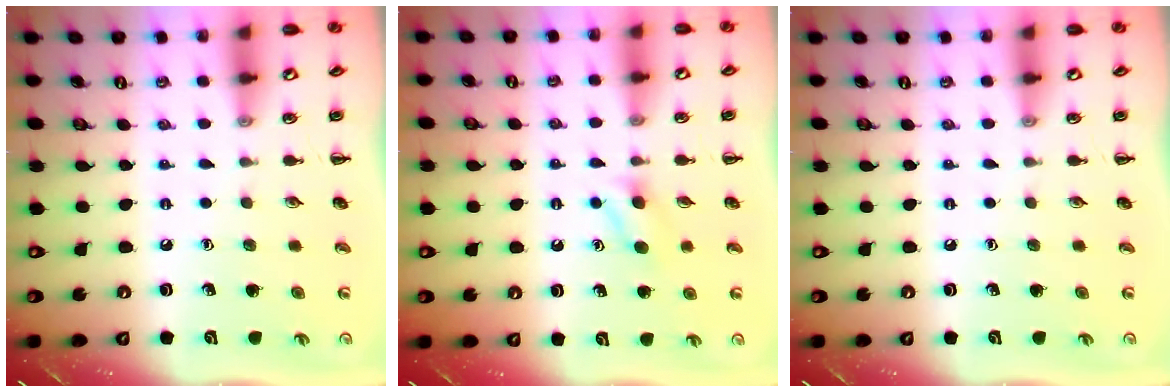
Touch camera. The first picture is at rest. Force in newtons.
{"total": 3.9, "press": 3.7, "slide": 1.3}
{"total": 0.0}